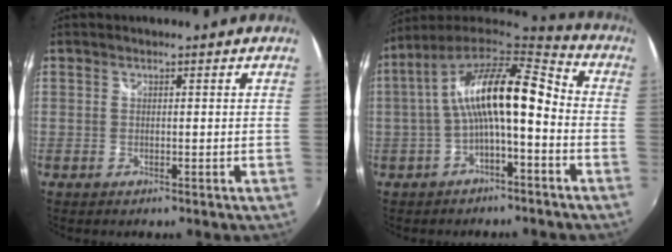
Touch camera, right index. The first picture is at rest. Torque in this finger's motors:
{"motor_torque": [0.92, -0.35, 1.05, 0.21]}